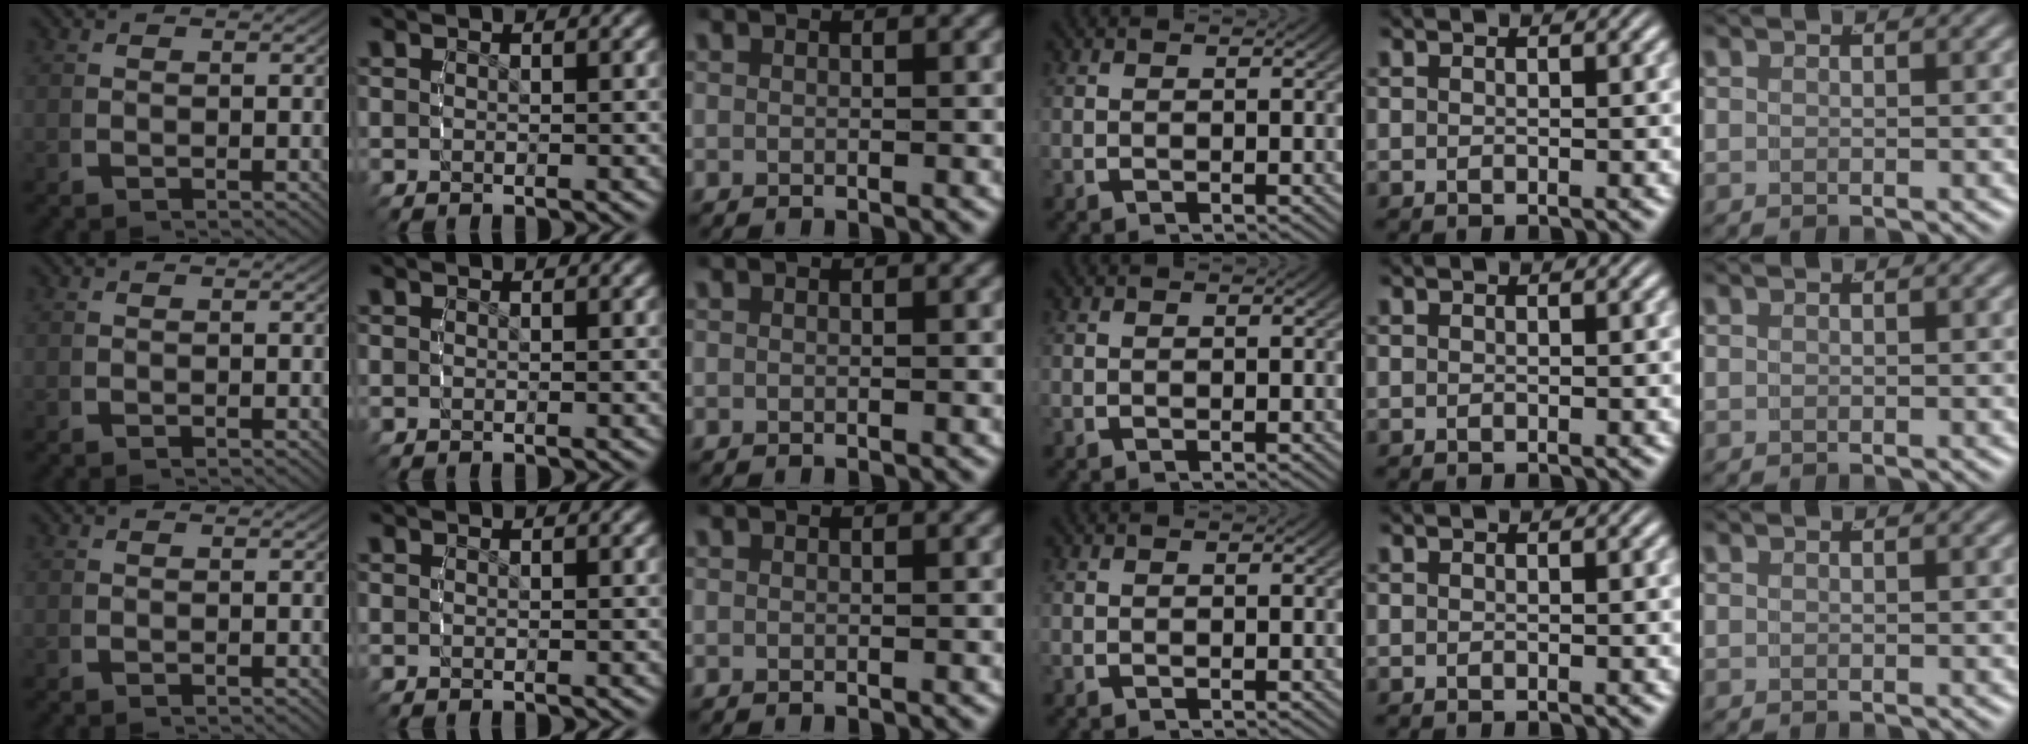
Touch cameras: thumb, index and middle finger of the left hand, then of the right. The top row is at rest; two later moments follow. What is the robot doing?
{"motion": "reach", "object": "button"}